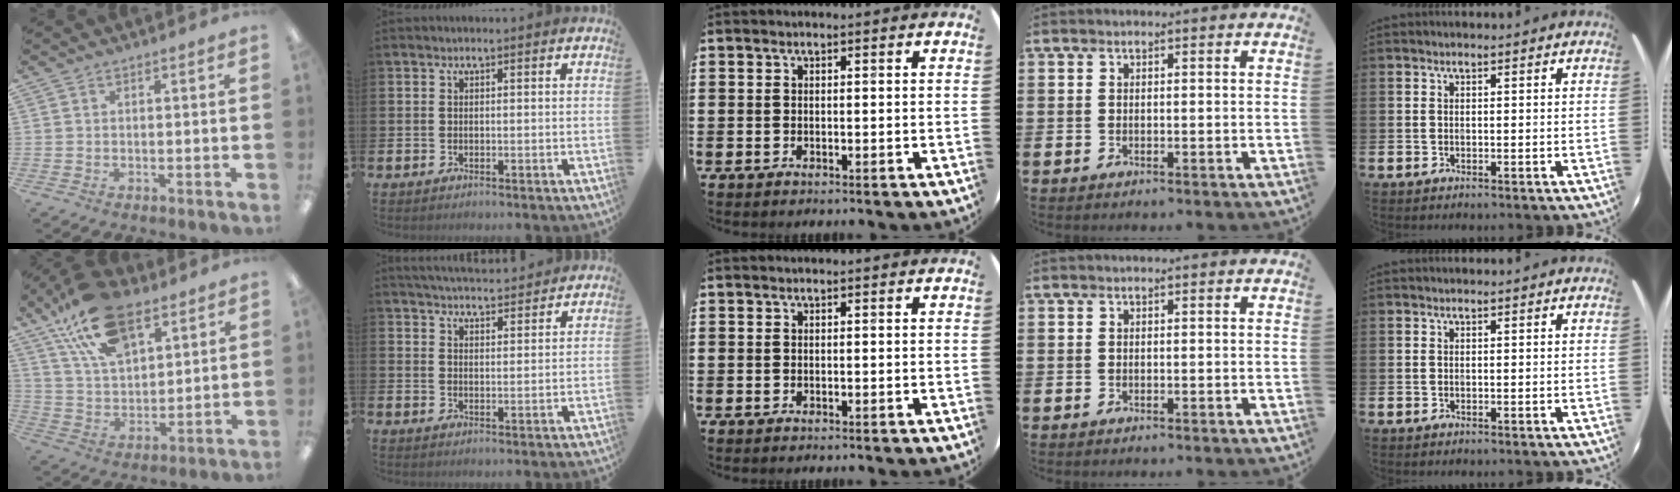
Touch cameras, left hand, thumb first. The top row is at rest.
{"thumb": {"total": 19.5, "force": [11.4, 10.3, 12.0], "torque": [-0.223, -0.035, 0.203]}, "index": {"total": 4.7, "force": [4.7, 0.3, 0.2], "torque": [-0.011, -0.029, 0.083]}}